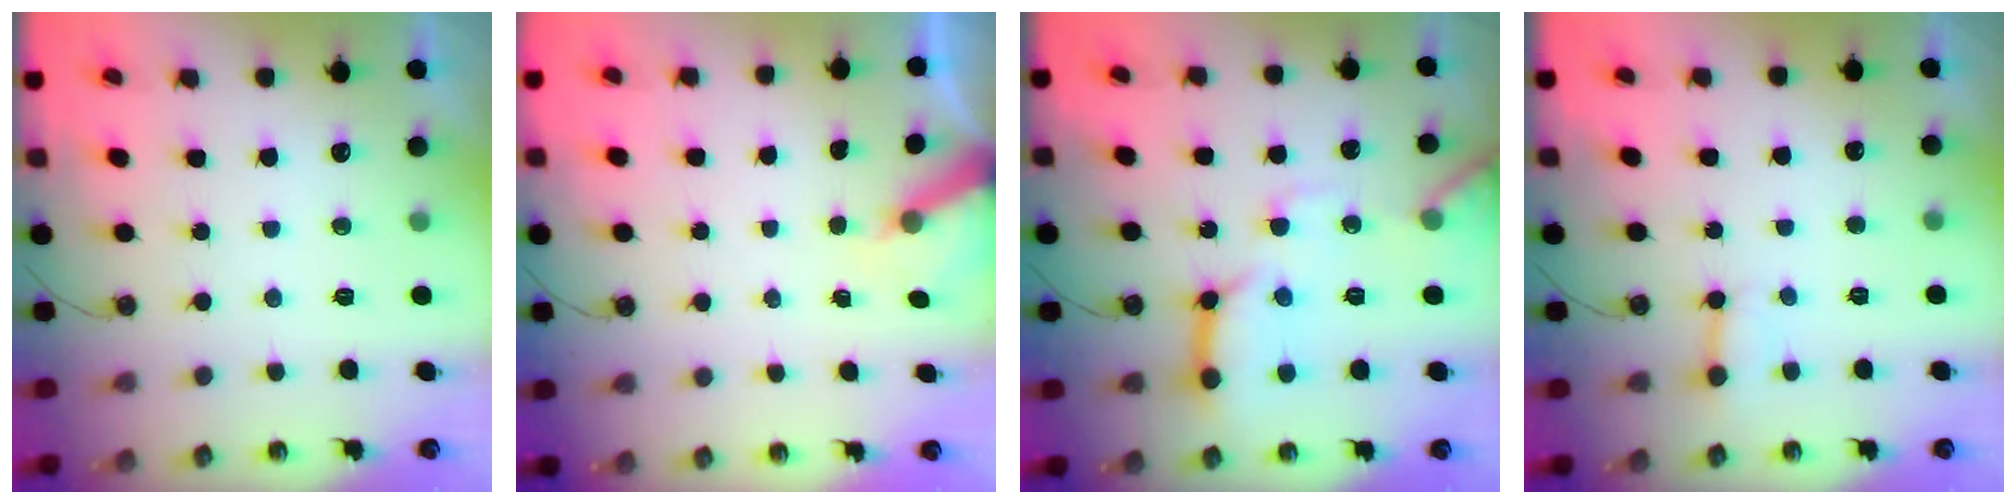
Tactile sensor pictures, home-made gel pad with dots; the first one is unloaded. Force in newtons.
{"total": 6.1, "press": 6.1, "slide": 0.2}
{"total": 16.1, "press": 16.0, "slide": 1.8}
{"total": 2.7, "press": 2.6, "slide": 0.6}